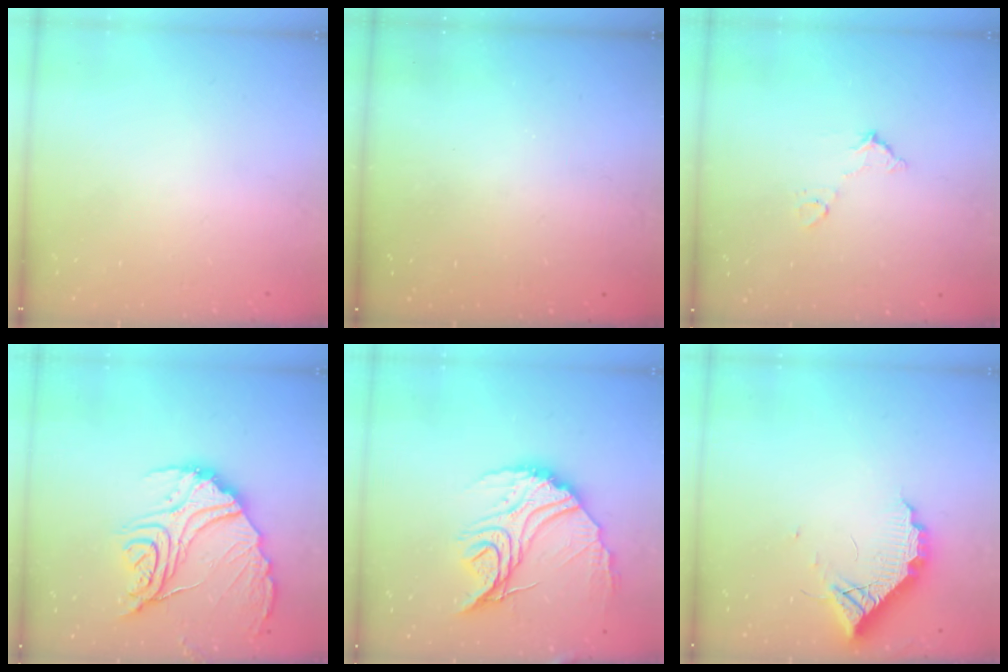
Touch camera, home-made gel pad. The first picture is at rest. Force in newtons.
{"total": 3.2, "press": 3.2, "slide": 0.1}
{"total": 6.3, "press": 6.3, "slide": 0.4}
{"total": 20.8, "press": 20.7, "slide": 1.8}
{"total": 20.4, "press": 20.3, "slide": 1.4}
{"total": 10.2, "press": 10.2, "slide": 0.8}